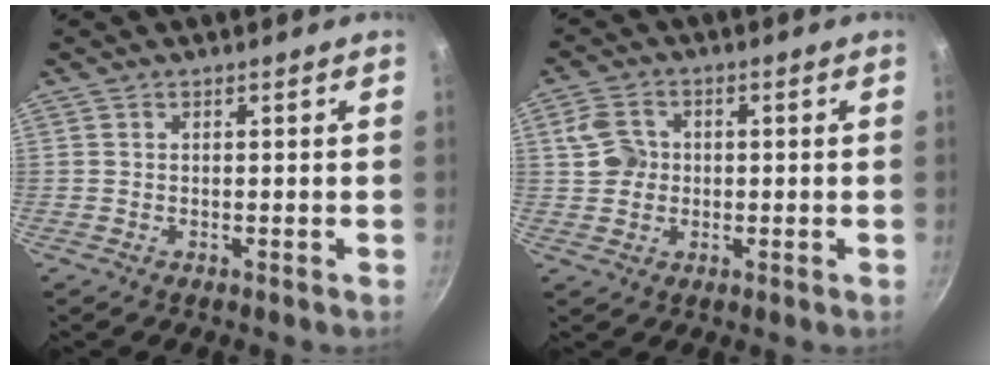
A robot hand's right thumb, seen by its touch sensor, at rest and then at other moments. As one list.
[{"total": 5.7, "force": [0.5, 4.8, 3.0], "torque": [-0.042, 0.006, 0.007]}]